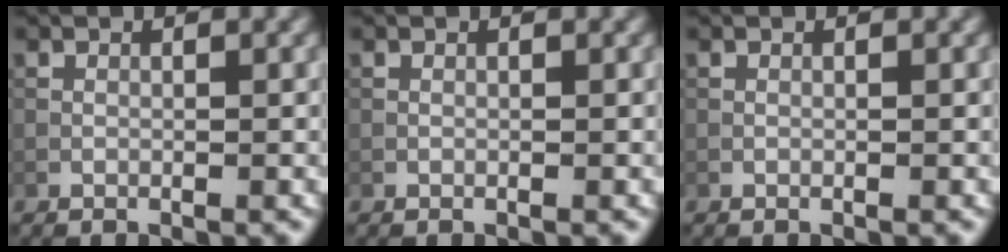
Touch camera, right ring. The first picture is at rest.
{"total": 0.0}
{"total": 0.0}